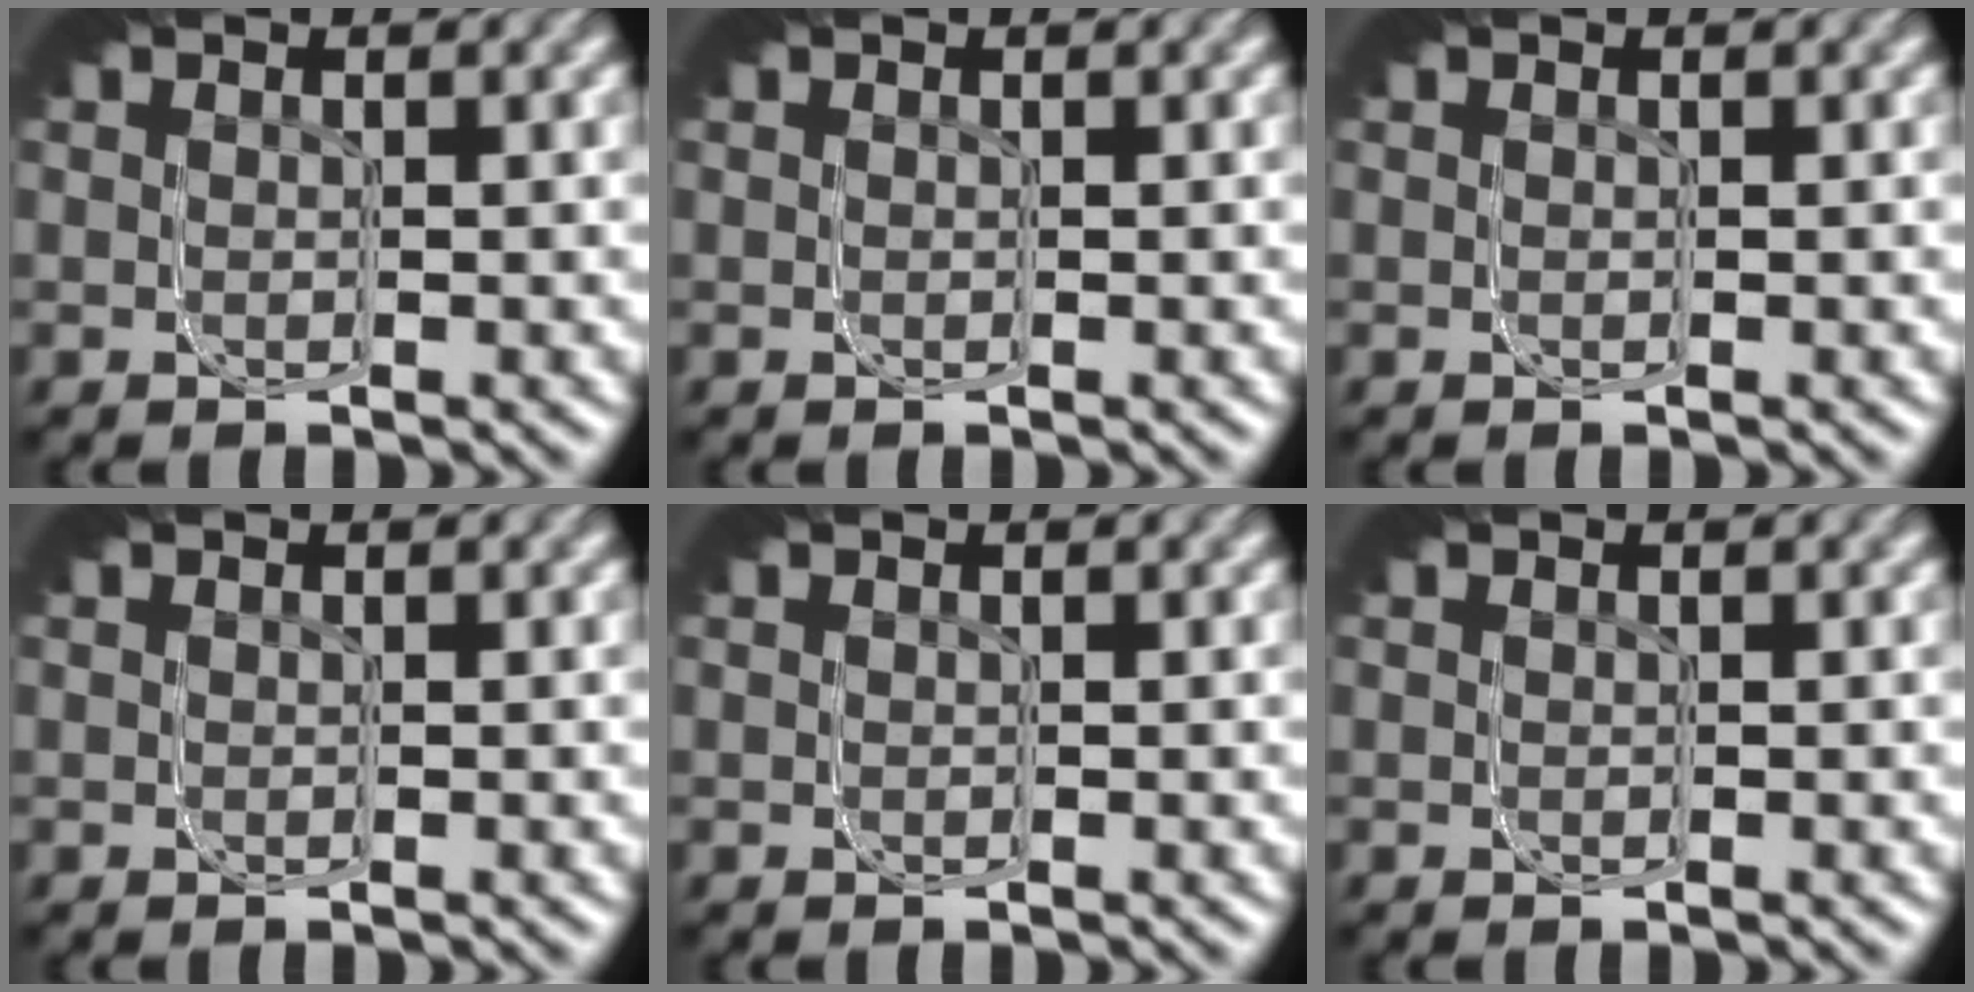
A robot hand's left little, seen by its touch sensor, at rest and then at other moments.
{"total": 0.0}
{"total": 0.0}
{"total": 0.0}
{"total": 0.0}
{"total": 0.0}